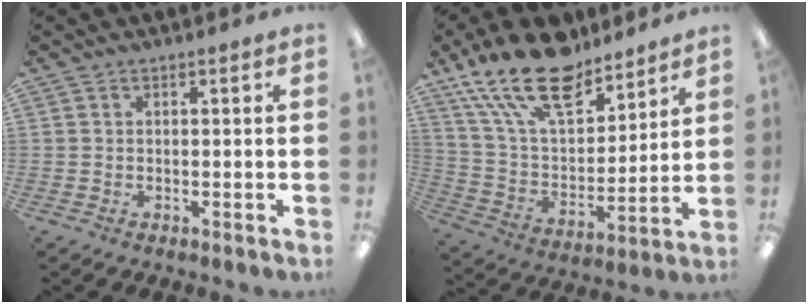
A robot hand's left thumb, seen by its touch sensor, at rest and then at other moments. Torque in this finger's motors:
{"motor_torque": [0.66, 0.56, 1.46, -1.31, 0.44]}